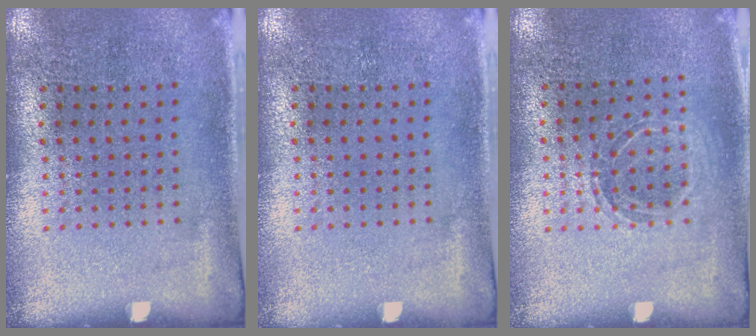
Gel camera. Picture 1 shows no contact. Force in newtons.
{"total": 0.0}
{"total": 1.1, "press": 1.0, "slide": 0.3}